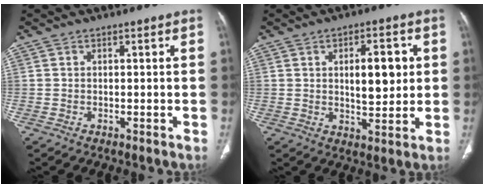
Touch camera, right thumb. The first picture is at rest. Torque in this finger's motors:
{"motor_torque": [-0.57, 0.65, 0.32, 0.81, 0.10]}